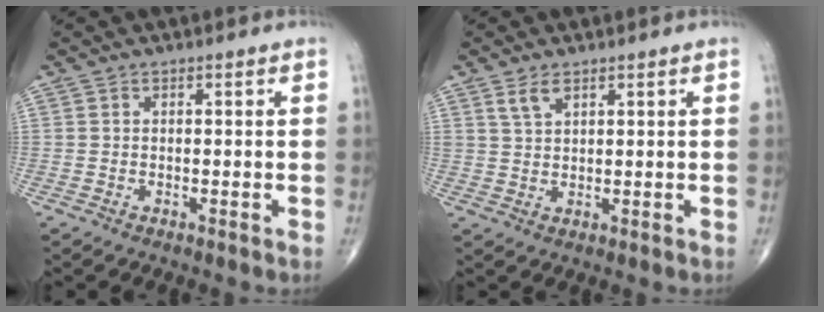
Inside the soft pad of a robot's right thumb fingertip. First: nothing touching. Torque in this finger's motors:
{"motor_torque": [0.01, 0.01, 0.25, 0.34, 0.00]}